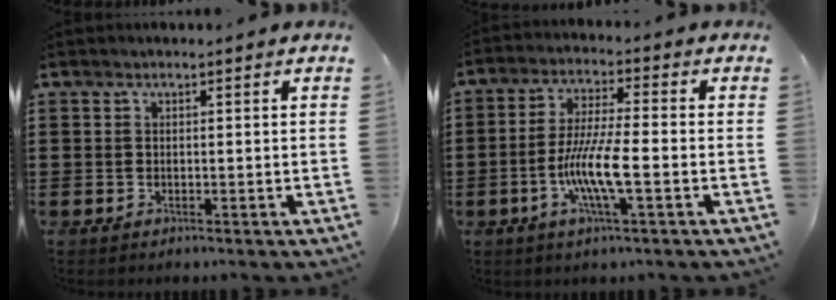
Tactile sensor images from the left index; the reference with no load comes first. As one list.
[{"total": 8.6, "force": [-2.9, 1.3, 8.0], "torque": [-0.166, -0.009, -0.062]}]